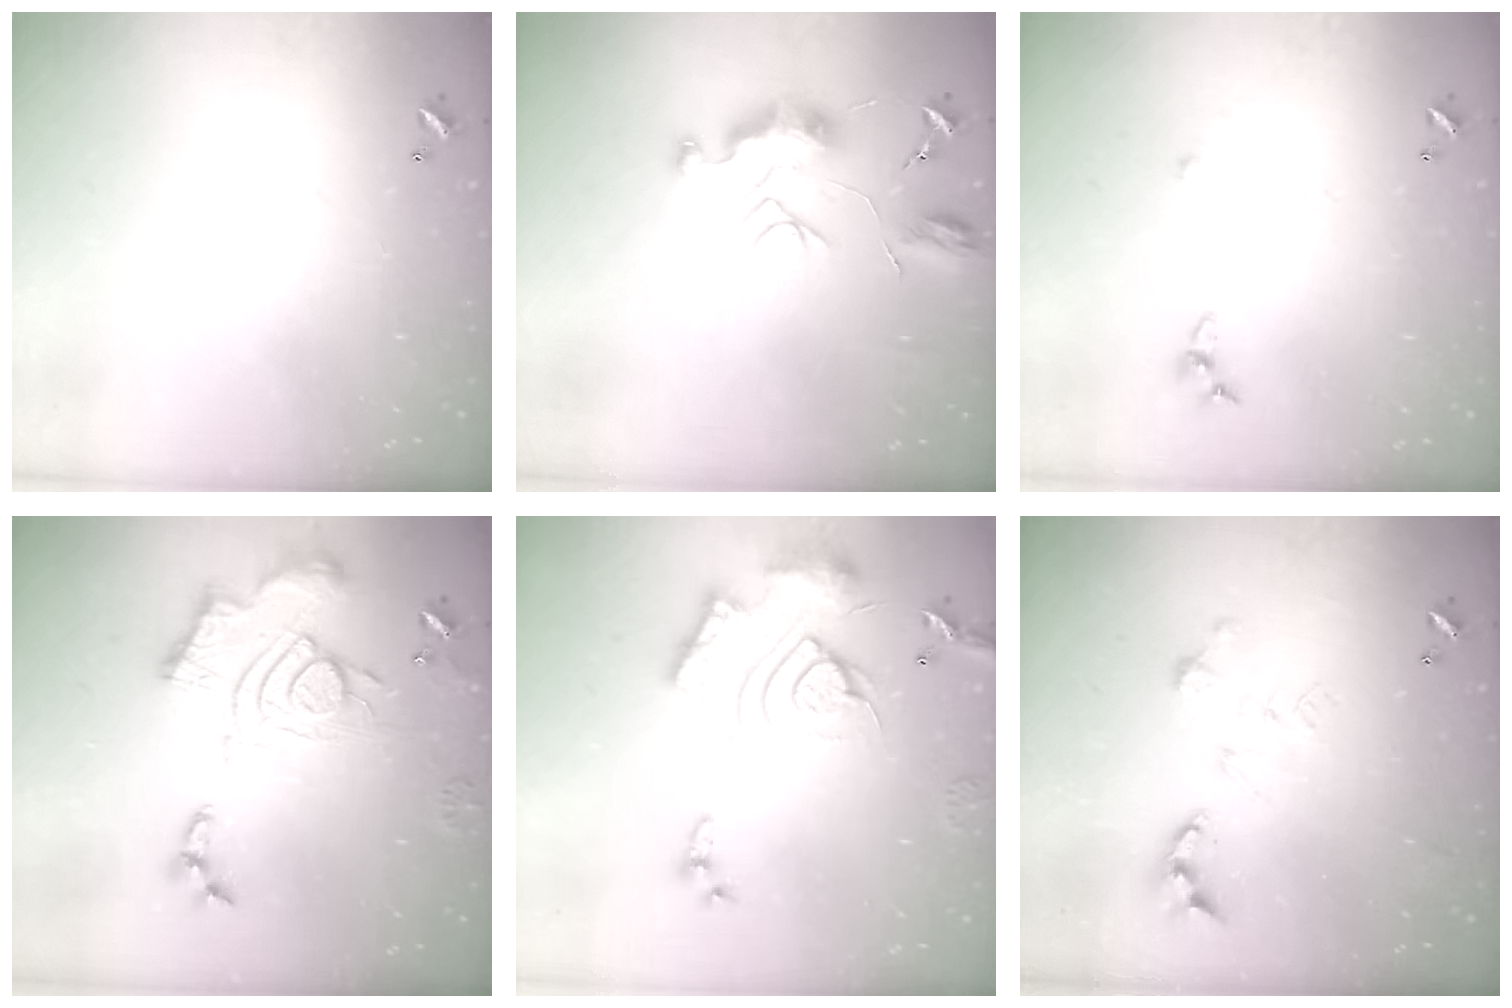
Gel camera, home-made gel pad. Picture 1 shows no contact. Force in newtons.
{"total": 8.7, "press": 8.7, "slide": 0.7}
{"total": 3.0, "press": 2.9, "slide": 0.4}
{"total": 18.1, "press": 18.0, "slide": 1.5}
{"total": 17.0, "press": 17.0, "slide": 1.7}
{"total": 0.0}